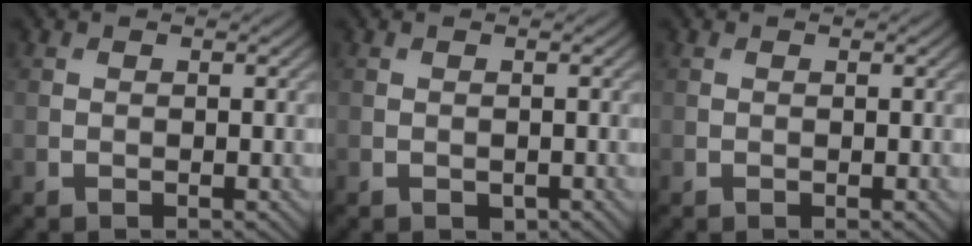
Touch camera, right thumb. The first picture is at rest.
{"total": 0.6, "force": [-0.3, 0.5, 0.3], "torque": [-0.005, -0.005, -0.003]}
{"total": 0.0}